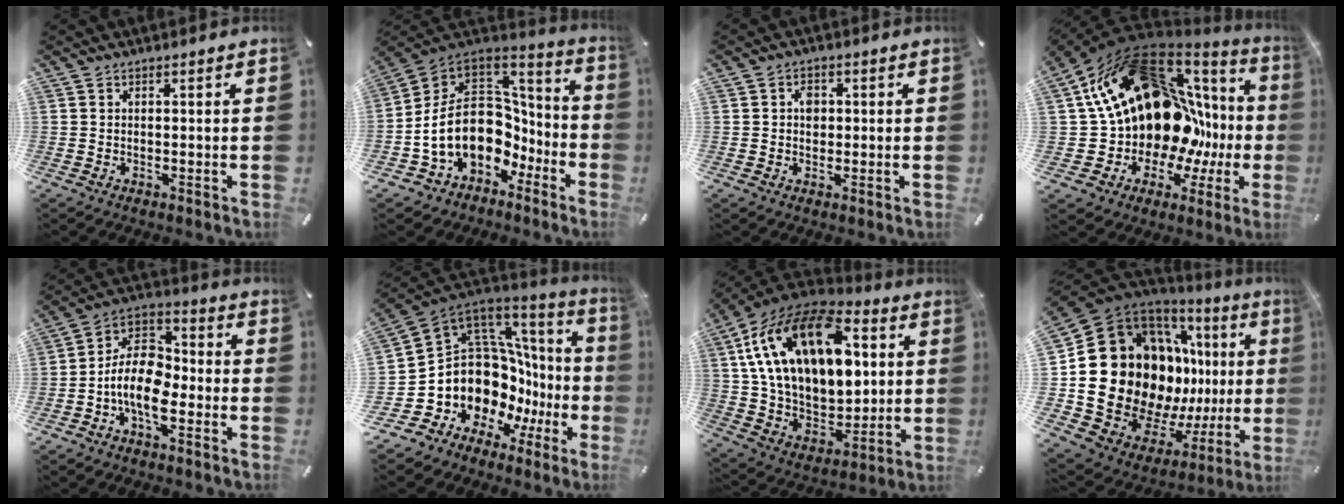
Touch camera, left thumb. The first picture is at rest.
{"total": 18.0, "force": [-1.7, 14.3, 10.9], "torque": [-0.219, -0.030, -0.016]}
{"total": 3.1, "force": [0.2, 2.5, 1.8], "torque": [-0.020, 0.000, -0.002]}
{"total": 24.5, "force": [7.5, 16.3, 16.7], "torque": [-0.246, -0.094, 0.173]}
{"total": 12.1, "force": [-4.5, 7.2, 8.6], "torque": [-0.182, 0.016, -0.083]}
{"total": 16.4, "force": [-1.8, 12.9, 10.0], "torque": [-0.181, -0.065, 0.011]}
{"total": 23.8, "force": [8.6, 15.0, 16.3], "torque": [-0.317, -0.041, 0.147]}
{"total": 25.1, "force": [2.6, 19.0, 16.2], "torque": [-0.257, -0.079, 0.099]}